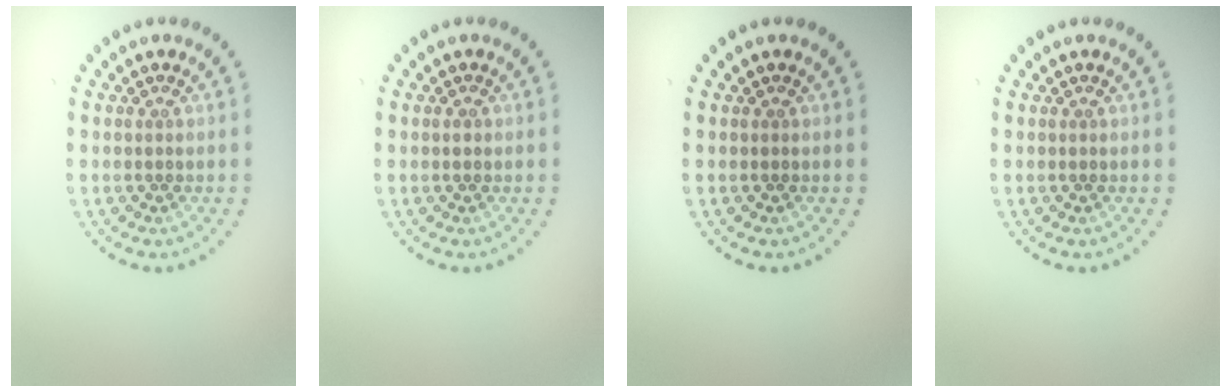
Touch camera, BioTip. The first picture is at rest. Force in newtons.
{"total": 0.7, "press": 0.7, "slide": 0.1}
{"total": 0.0}
{"total": 0.0}